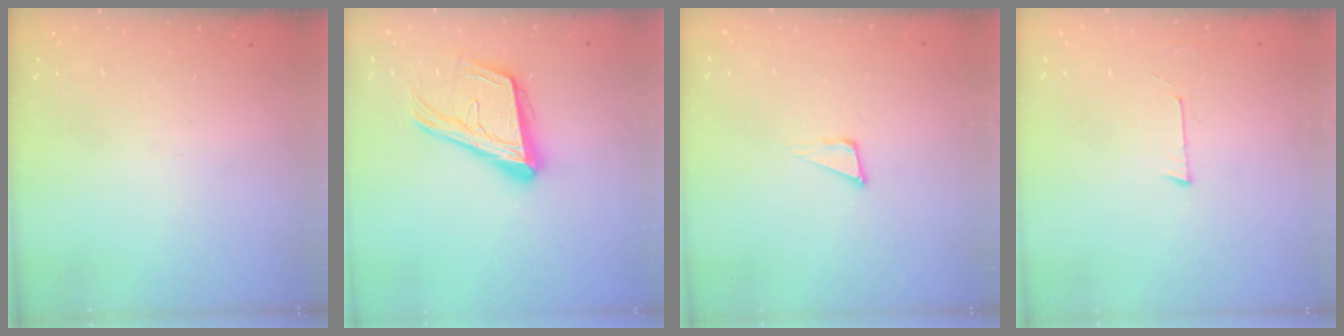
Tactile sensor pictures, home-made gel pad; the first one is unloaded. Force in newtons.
{"total": 17.9, "press": 17.3, "slide": 4.5}
{"total": 3.4, "press": 3.3, "slide": 0.9}
{"total": 3.2, "press": 3.2, "slide": 0.2}